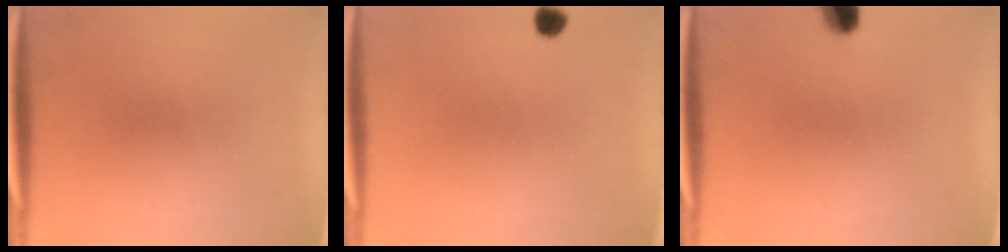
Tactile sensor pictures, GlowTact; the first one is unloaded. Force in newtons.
{"total": 1.7}
{"total": 3.7}